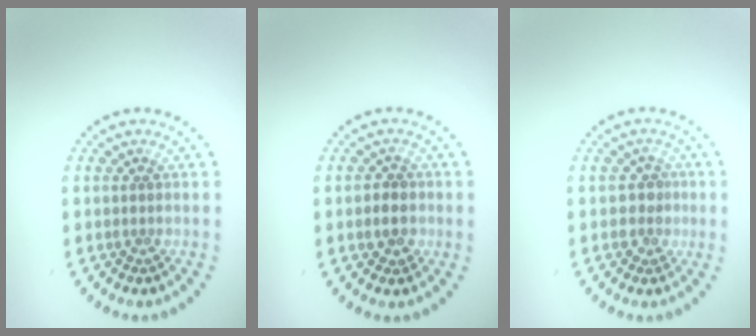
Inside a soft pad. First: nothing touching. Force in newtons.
{"total": 1.8, "press": 1.7, "slide": 0.5}
{"total": 1.8, "press": 1.5, "slide": 0.9}